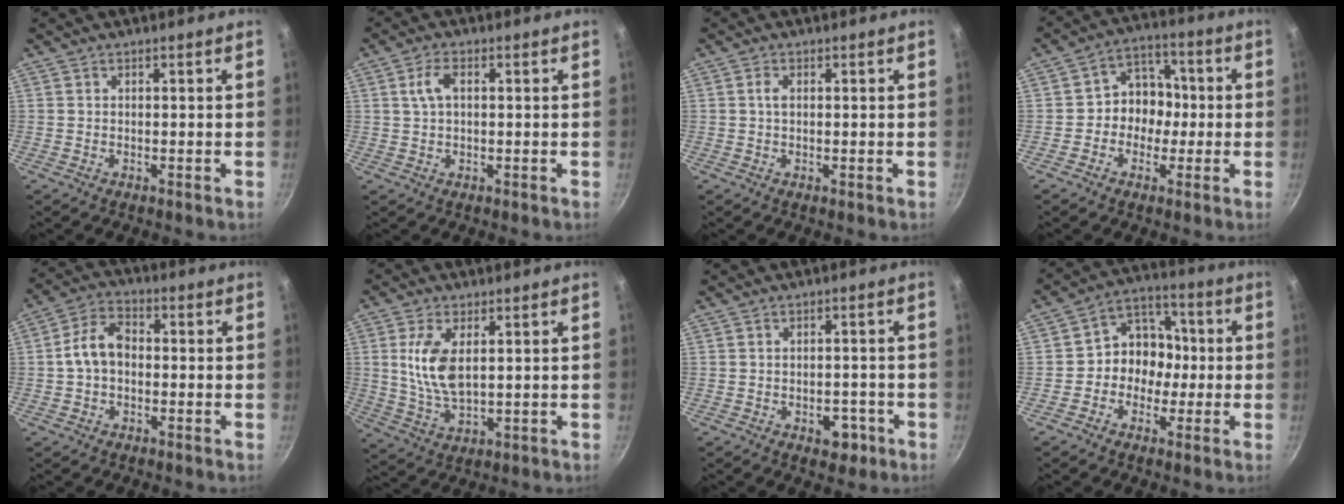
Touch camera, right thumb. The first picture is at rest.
{"total": 3.7, "force": [0.8, 2.0, 3.1], "torque": [-0.068, 0.007, 0.015]}
{"total": 1.6, "force": [0.3, 0.8, 1.3], "torque": [-0.028, -0.002, 0.003]}
{"total": 8.9, "force": [-0.9, 7.4, 5.0], "torque": [-0.029, 0.034, -0.029]}
{"total": 7.8, "force": [-0.5, 5.3, 5.6], "torque": [-0.098, 0.027, -0.020]}
{"total": 9.3, "force": [1.9, 4.7, 7.8], "torque": [-0.158, -0.012, 0.045]}
{"total": 4.3, "force": [-2.1, 2.7, 2.7], "torque": [-0.015, 0.015, -0.024]}
{"total": 10.4, "force": [-1.2, 8.4, 5.9], "torque": [-0.046, 0.040, -0.034]}